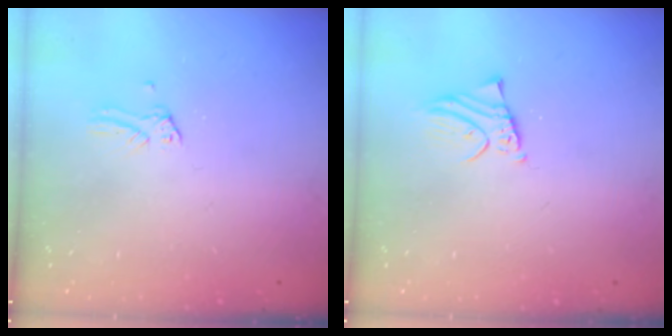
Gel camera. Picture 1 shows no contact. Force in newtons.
{"total": 2.0, "press": 2.0, "slide": 0.3}